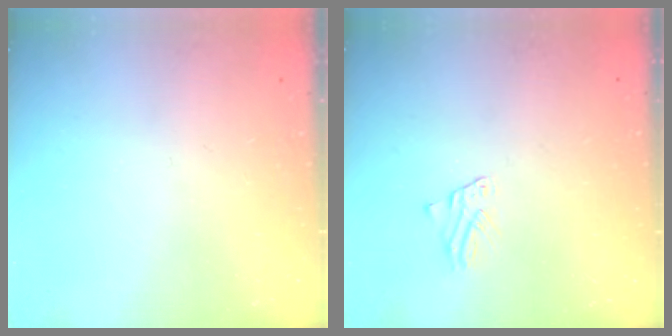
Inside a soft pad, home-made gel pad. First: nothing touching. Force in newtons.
{"total": 1.6, "press": 1.6, "slide": 0.1}